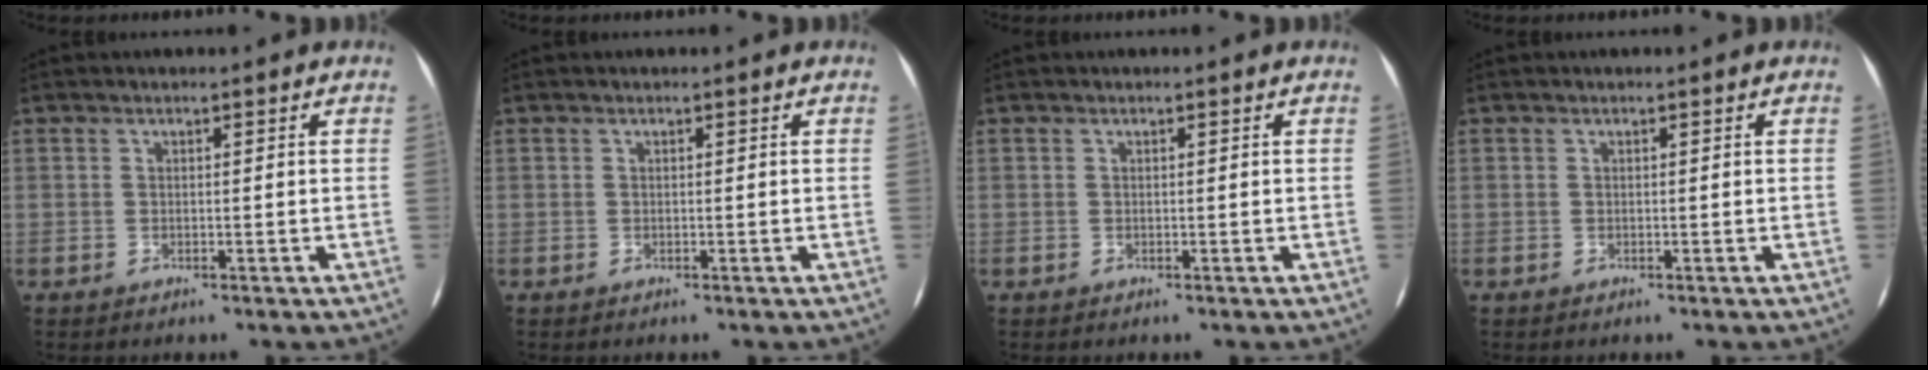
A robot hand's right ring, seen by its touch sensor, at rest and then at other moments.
{"total": 0.0}
{"total": 0.0}
{"total": 0.0}